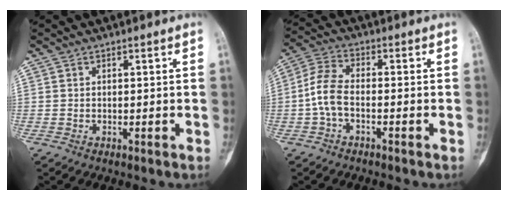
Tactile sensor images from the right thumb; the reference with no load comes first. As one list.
[{"total": 6.3, "force": [-1.6, 3.1, 5.2], "torque": [-0.118, 0.022, -0.041]}]